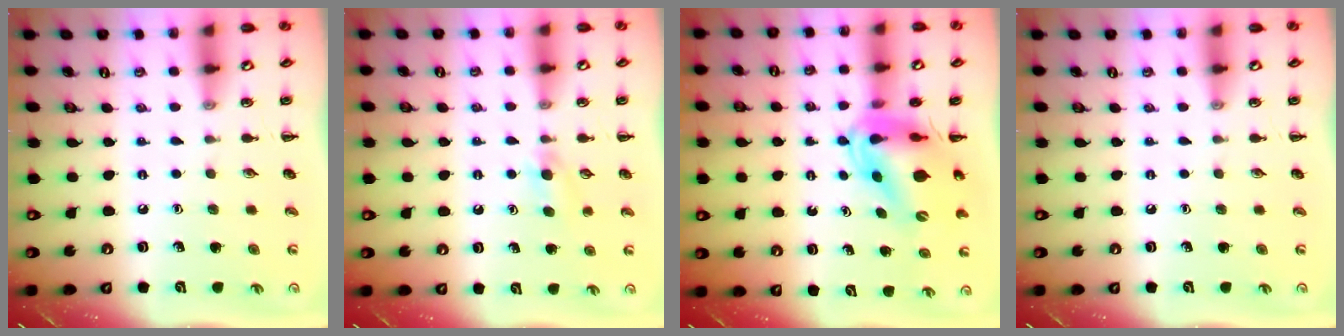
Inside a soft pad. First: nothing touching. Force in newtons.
{"total": 3.9, "press": 3.6, "slide": 1.3}
{"total": 8.0, "press": 7.6, "slide": 2.6}
{"total": 0.0}